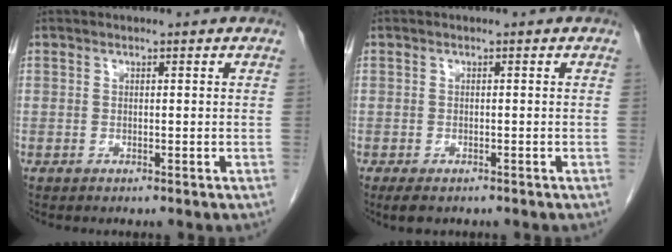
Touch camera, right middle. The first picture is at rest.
{"total": 2.4, "force": [-1.7, 1.0, 1.4], "torque": [-0.025, -0.004, -0.022]}